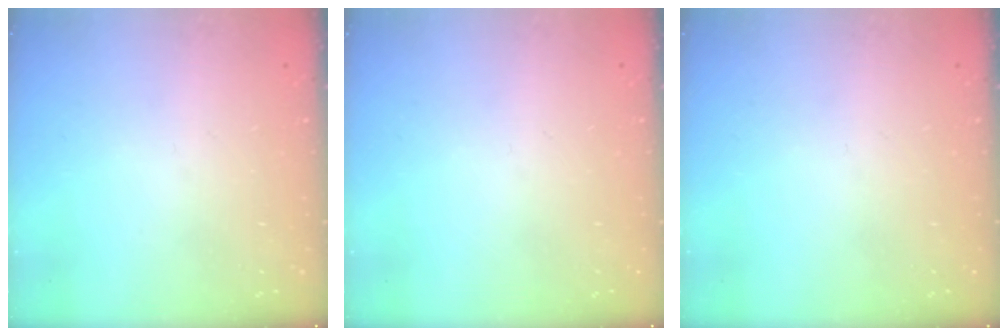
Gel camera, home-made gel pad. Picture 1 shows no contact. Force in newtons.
{"total": 0.0}
{"total": 0.0}